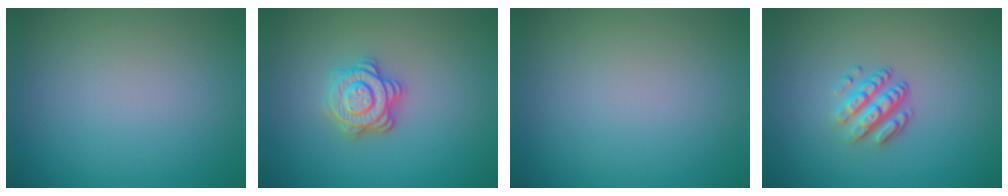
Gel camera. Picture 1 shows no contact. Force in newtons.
{"total": 3.6, "press": 3.1, "slide": 1.9}
{"total": 0.0}
{"total": 3.4, "press": 2.4, "slide": 2.4}